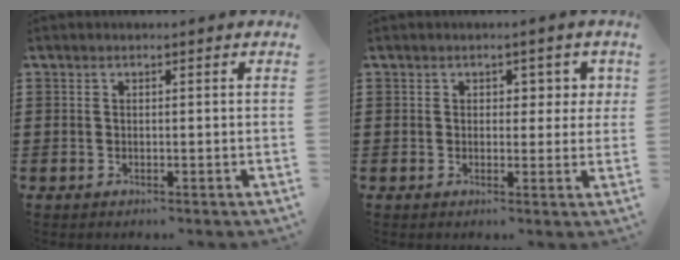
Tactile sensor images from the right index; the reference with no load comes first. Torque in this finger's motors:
{"motor_torque": [-0.09, 0.09, 0.10, 0.00]}